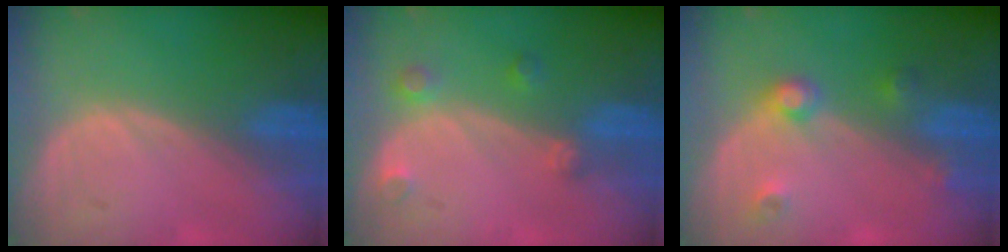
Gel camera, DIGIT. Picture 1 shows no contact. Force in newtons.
{"total": 2.7, "press": 2.6, "slide": 0.5}
{"total": 3.7, "press": 3.4, "slide": 1.3}